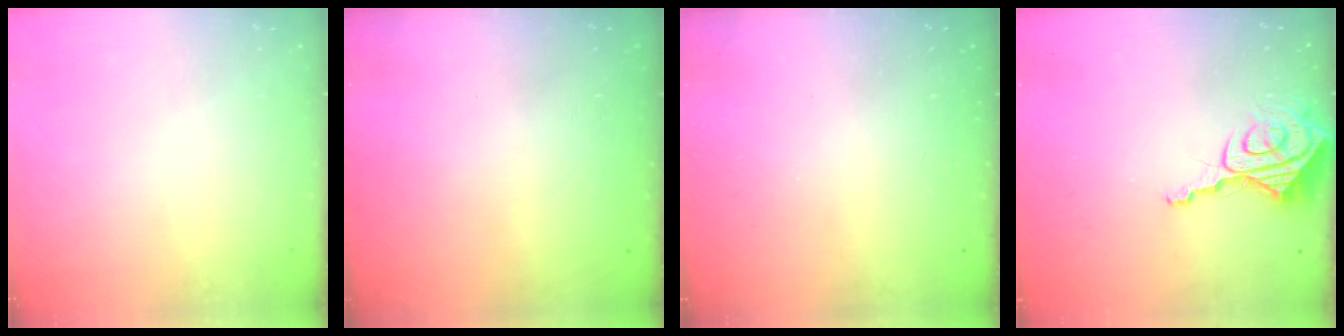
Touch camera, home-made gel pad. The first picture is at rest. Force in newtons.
{"total": 0.7, "press": 0.4, "slide": 0.5}
{"total": 0.0}
{"total": 8.8, "press": 8.7, "slide": 0.8}